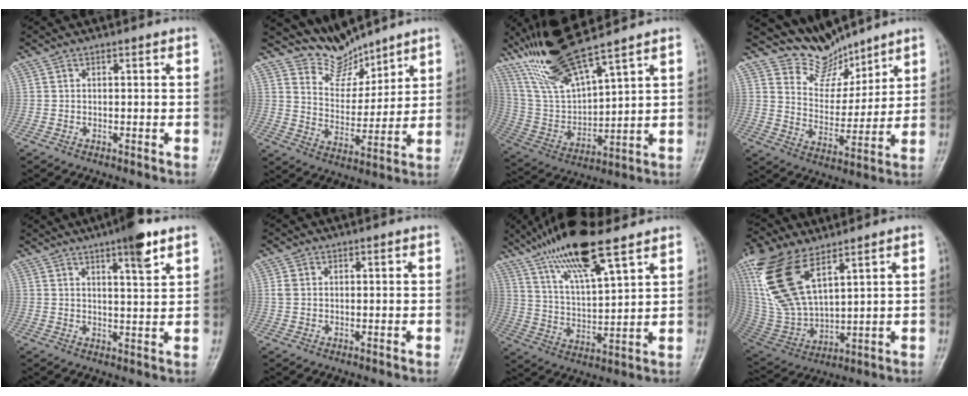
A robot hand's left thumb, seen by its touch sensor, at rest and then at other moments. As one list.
[{"total": 8.2, "force": [7.7, 2.8, 0.2], "torque": [0.020, -0.063, 0.159]}, {"total": 15.8, "force": [12.3, 2.7, 9.6], "torque": [-0.181, -0.053, 0.254]}, {"total": 9.3, "force": [8.5, 3.8, 0.3], "torque": [0.024, -0.066, 0.169]}, {"total": 7.0, "force": [4.4, 1.1, 5.4], "torque": [-0.076, -0.023, 0.065]}, {"total": 1.9, "force": [0.4, 1.6, 1.0], "torque": [-0.021, 0.004, 0.011]}, {"total": 16.3, "force": [11.0, 4.0, 11.4], "torque": [-0.199, -0.038, 0.209]}, {"total": 19.2, "force": [10.0, 8.8, 13.8], "torque": [-0.297, -0.037, 0.211]}]